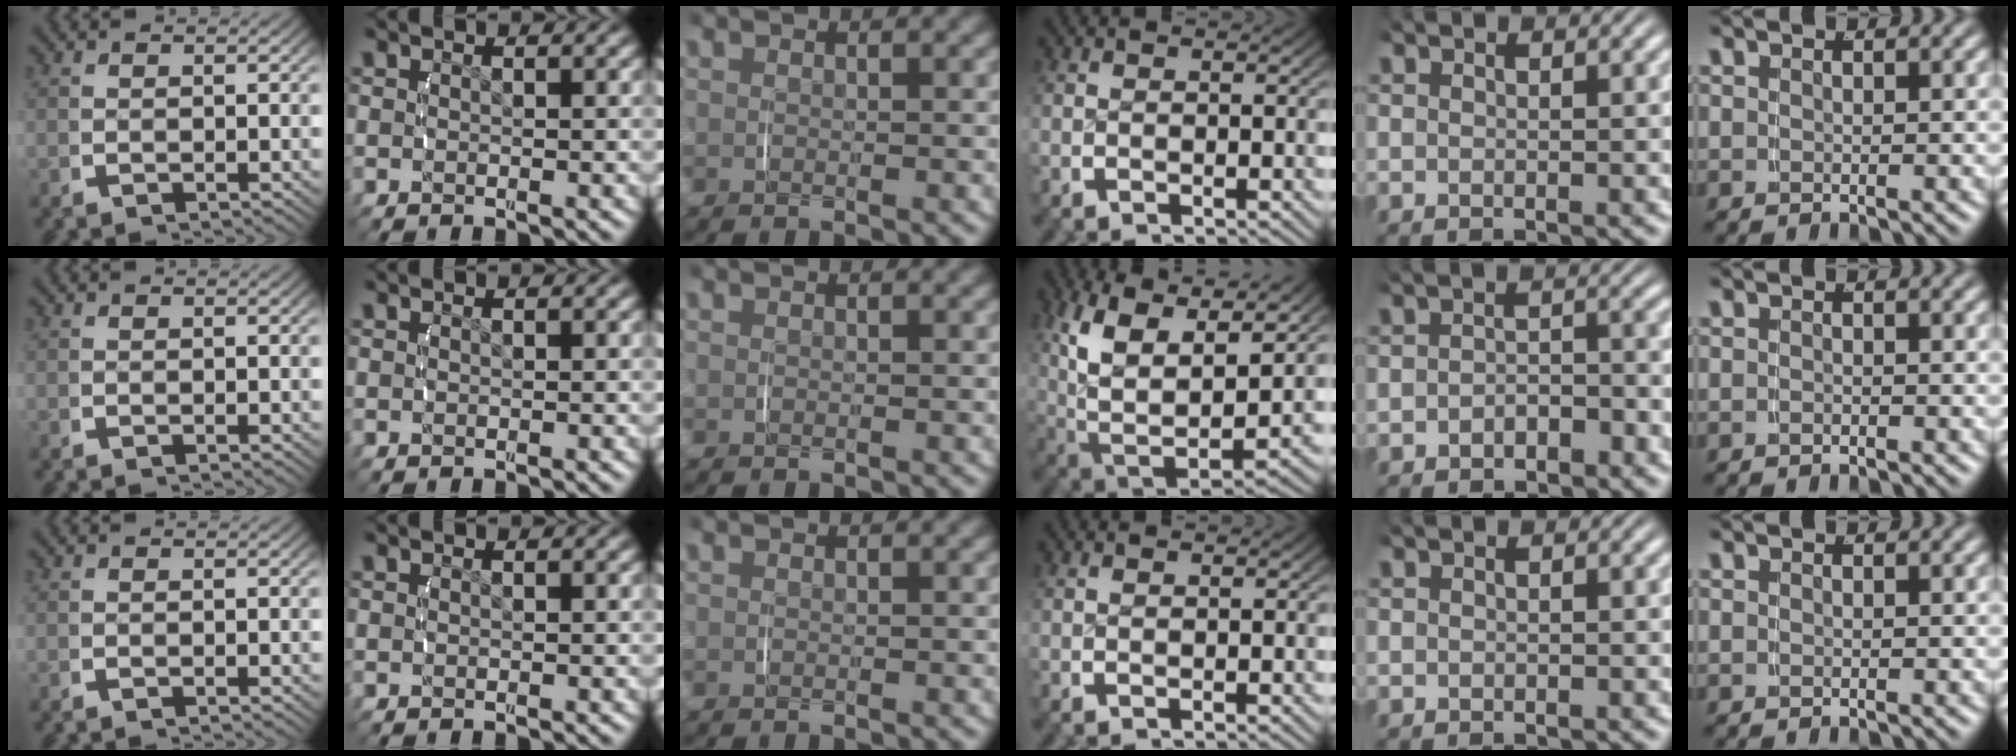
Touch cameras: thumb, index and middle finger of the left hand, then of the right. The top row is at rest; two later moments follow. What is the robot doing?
{"motion": "lift_and_place", "object": "napkin"}